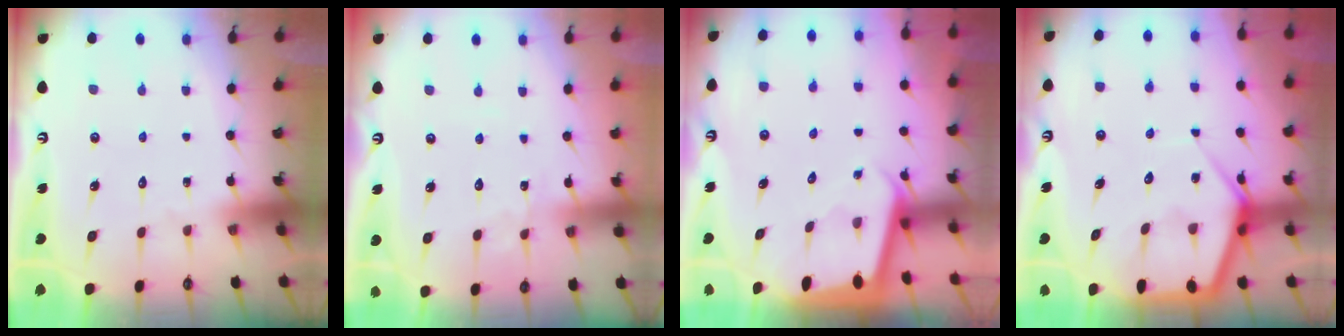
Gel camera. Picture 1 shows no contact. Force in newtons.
{"total": 2.2, "press": 2.2, "slide": 0.3}
{"total": 1.8, "press": 1.8, "slide": 0.1}
{"total": 9.0, "press": 9.0, "slide": 0.6}